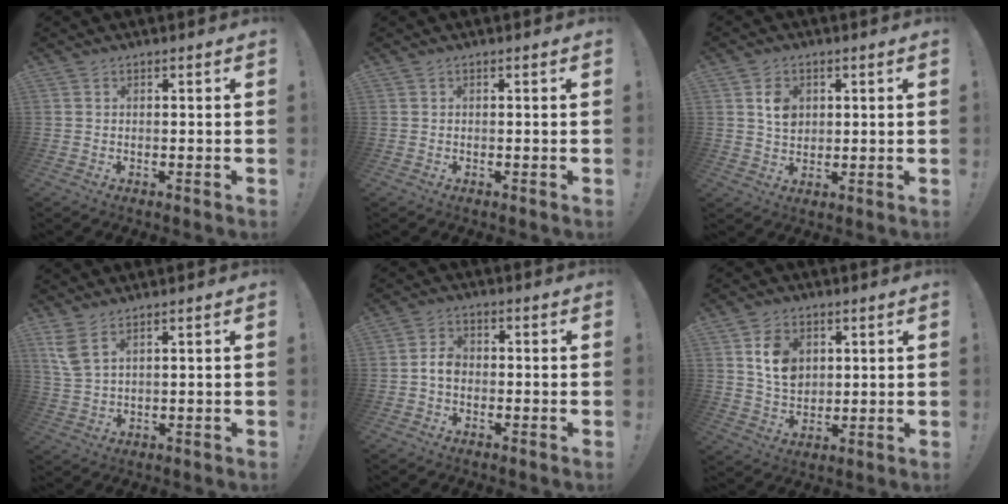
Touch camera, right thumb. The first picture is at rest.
{"total": 0.0}
{"total": 6.1, "force": [1.8, 5.0, 3.1], "torque": [-0.030, -0.004, 0.030]}
{"total": 5.6, "force": [3.5, 1.8, 3.9], "torque": [-0.074, -0.014, 0.066]}
{"total": 4.3, "force": [-1.0, 3.0, 2.9], "torque": [-0.043, 0.011, -0.017]}
{"total": 10.3, "force": [3.8, 8.0, 5.4], "torque": [-0.074, -0.007, 0.074]}